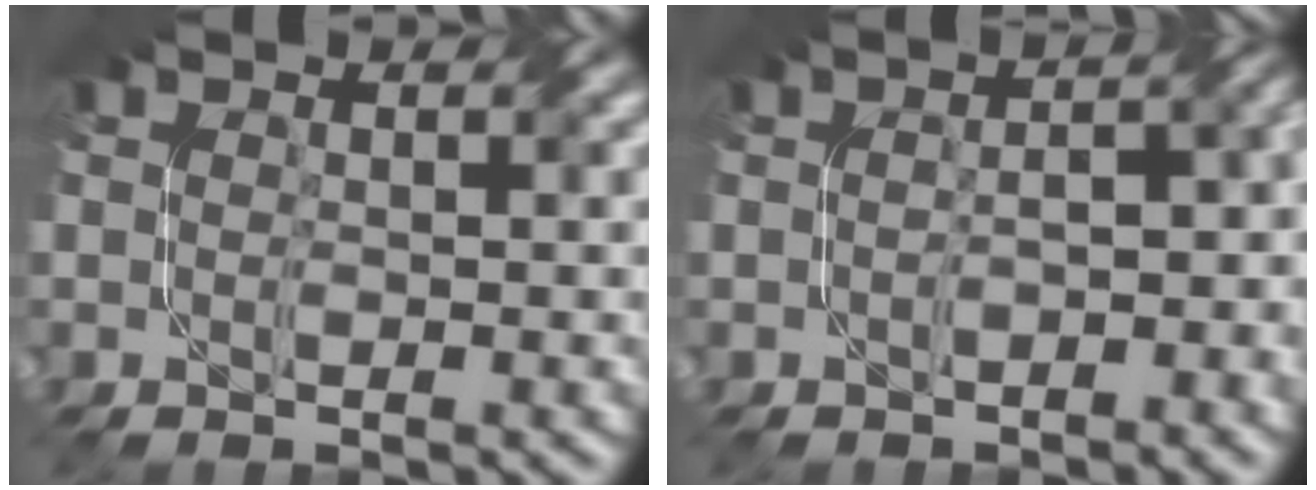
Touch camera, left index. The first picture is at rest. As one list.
[{"total": 5.4, "force": [-1.4, 2.8, 4.4], "torque": [-0.037, 0.001, -0.012]}]